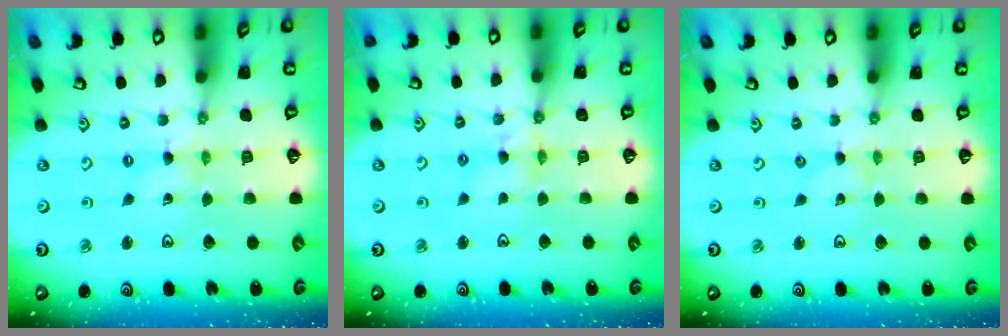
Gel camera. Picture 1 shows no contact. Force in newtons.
{"total": 5.5, "press": 5.4, "slide": 0.9}
{"total": 0.0}